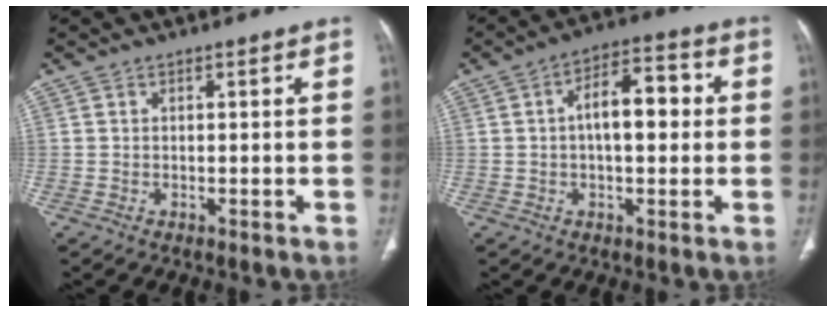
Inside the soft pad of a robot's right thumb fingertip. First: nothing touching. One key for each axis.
{"total": 10.1, "fx": 0.9, "fy": 5.0, "fz": 8.7, "tx": -0.120, "ty": 0.027, "tz": 0.006}